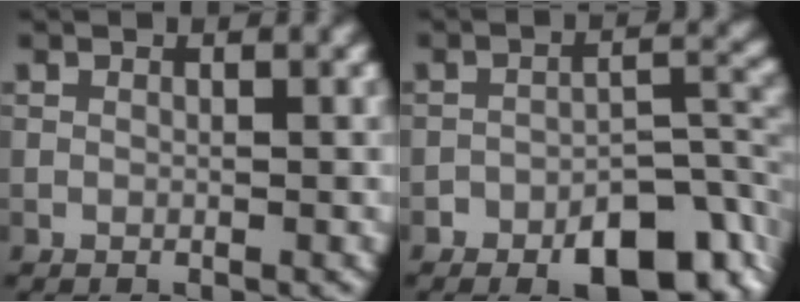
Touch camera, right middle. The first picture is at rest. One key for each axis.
{"total": 8.7, "fx": -5.5, "fy": 4.0, "fz": 5.5, "tx": -0.066, "ty": -0.005, "tz": -0.087}